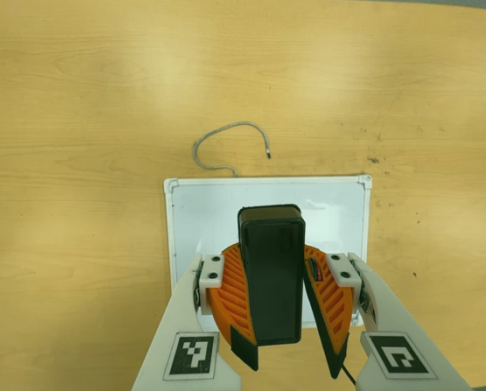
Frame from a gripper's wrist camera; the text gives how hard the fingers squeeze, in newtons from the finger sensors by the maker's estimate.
{"total": 10.9, "left": 11.3, "right": 10.5}